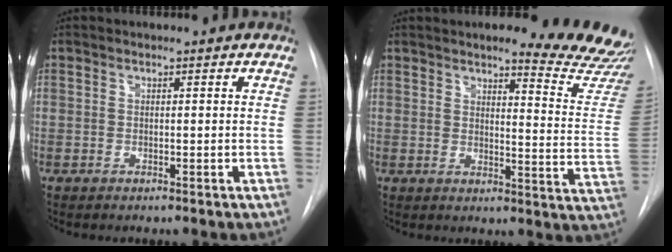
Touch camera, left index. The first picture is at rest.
{"total": 14.3, "force": [13.2, 1.0, 5.2], "torque": [-0.044, -0.102, 0.131]}